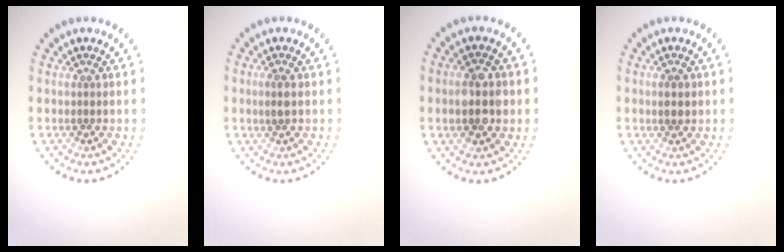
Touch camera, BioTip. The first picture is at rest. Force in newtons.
{"total": 1.1, "press": 1.0, "slide": 0.3}
{"total": 4.0, "press": 4.0, "slide": 0.1}
{"total": 1.4, "press": 1.3, "slide": 0.4}